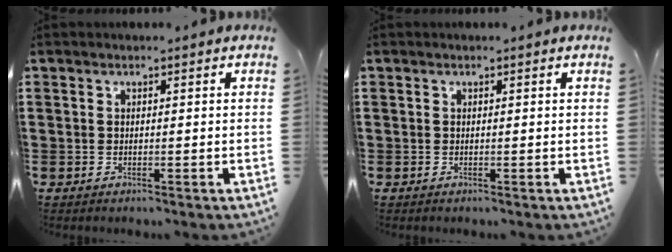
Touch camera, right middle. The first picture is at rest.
{"total": 0.0}